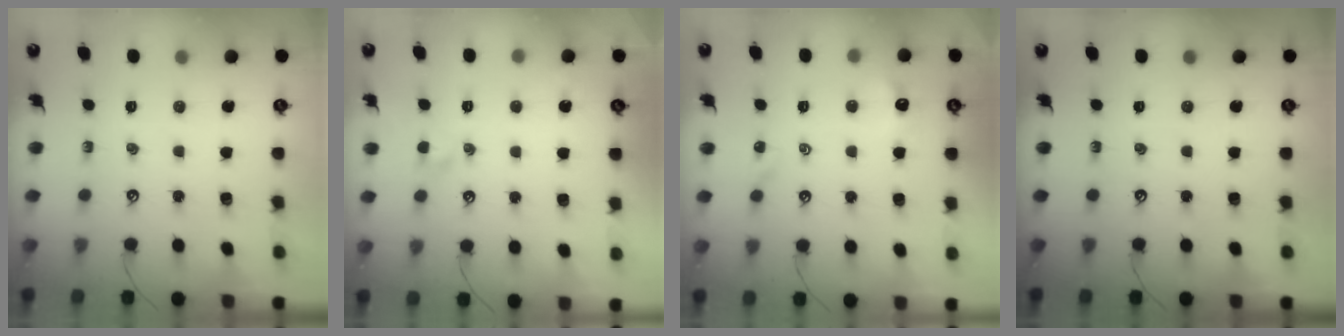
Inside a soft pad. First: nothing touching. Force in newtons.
{"total": 1.9, "press": 1.9, "slide": 0.5}
{"total": 2.3, "press": 2.2, "slide": 0.6}
{"total": 0.0}